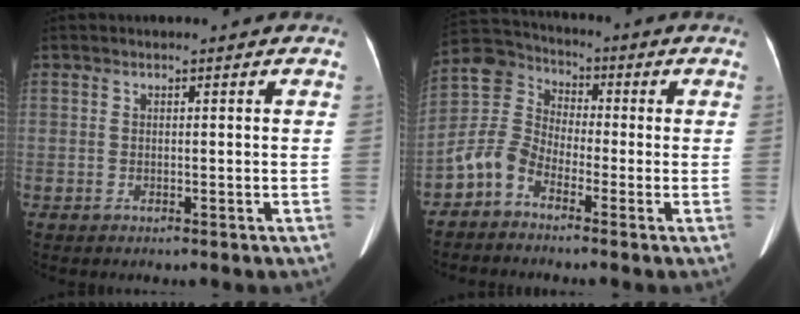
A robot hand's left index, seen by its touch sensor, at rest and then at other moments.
{"total": 6.5, "force": [-3.6, 4.6, 2.8], "torque": [-0.083, 0.017, -0.085]}